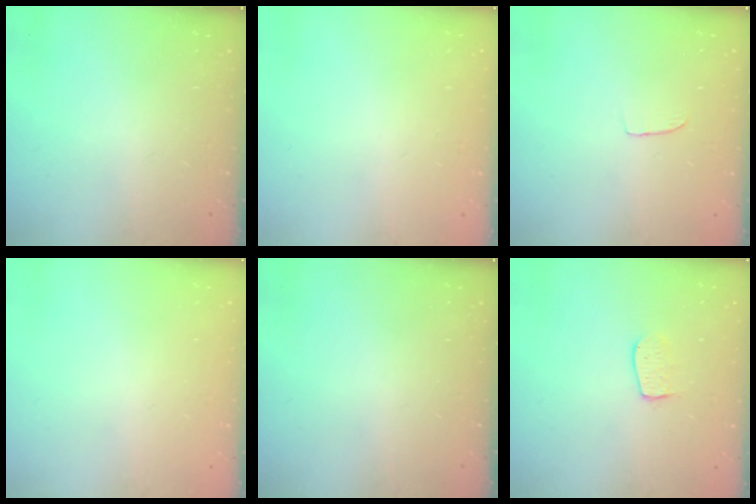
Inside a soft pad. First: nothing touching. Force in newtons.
{"total": 0.0}
{"total": 2.5, "press": 2.5, "slide": 0.1}
{"total": 0.0}
{"total": 0.0}
{"total": 6.7, "press": 6.7, "slide": 0.5}